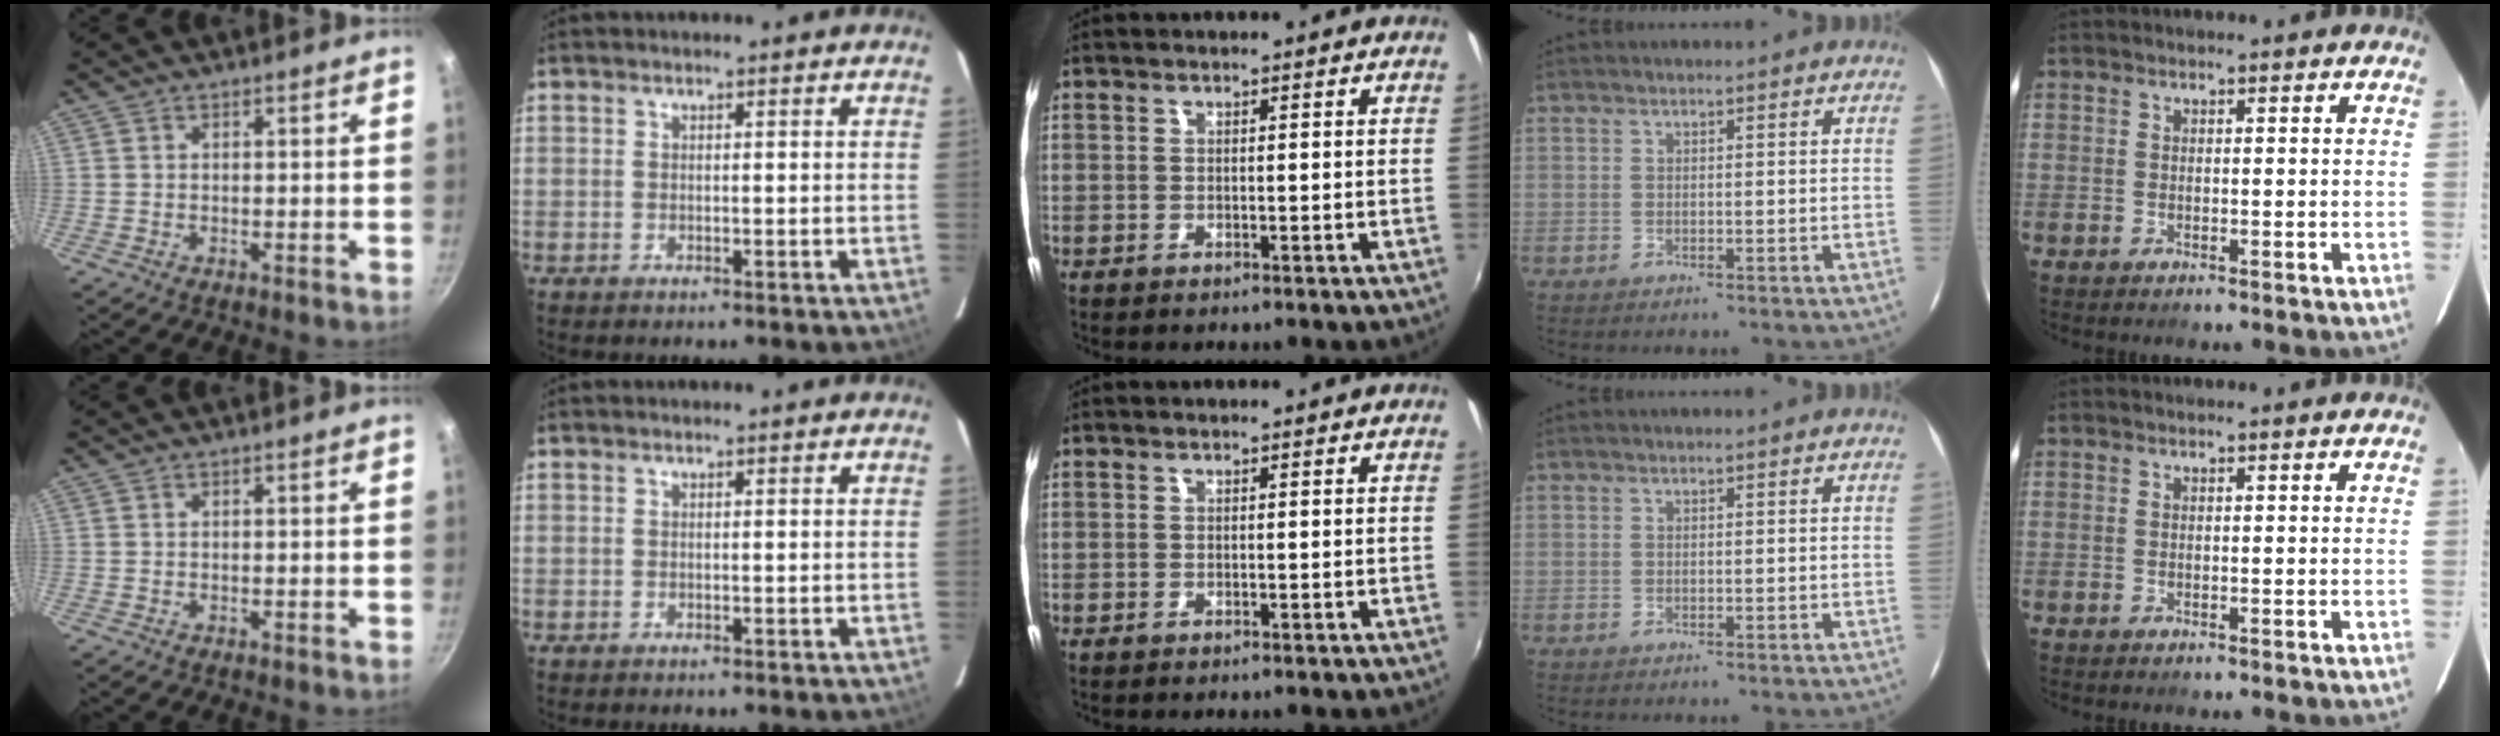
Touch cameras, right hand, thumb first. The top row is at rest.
{}